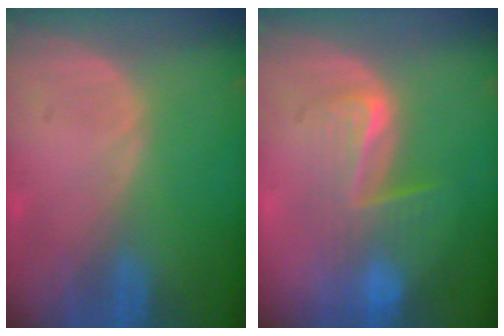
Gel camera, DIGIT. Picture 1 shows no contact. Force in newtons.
{"total": 6.5, "press": 6.4, "slide": 1.3}